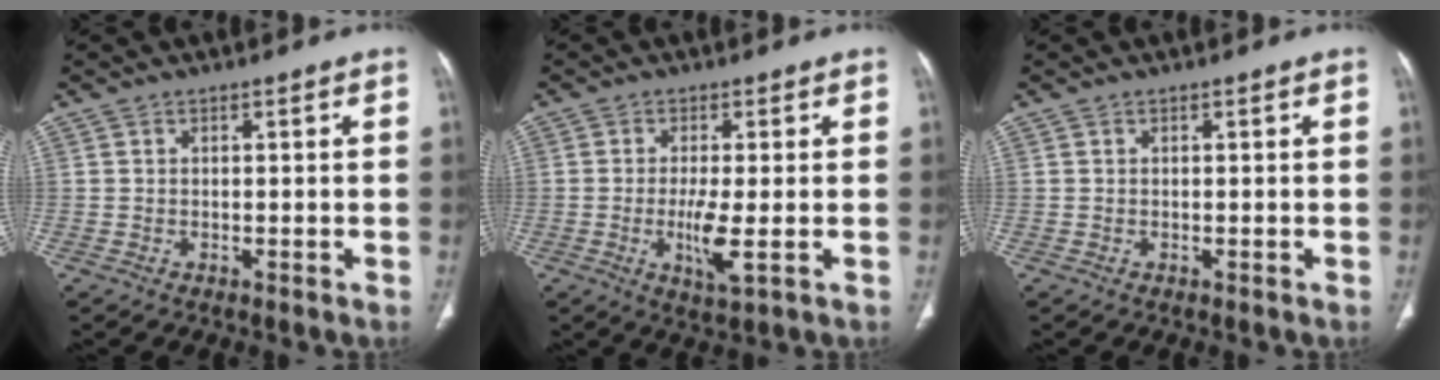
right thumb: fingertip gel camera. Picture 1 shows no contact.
{"total": 6.0, "force": [-1.0, 1.2, 5.8], "torque": [-0.119, -0.017, -0.019]}
{"total": 0.0}